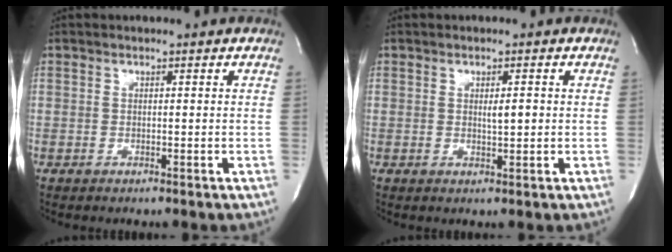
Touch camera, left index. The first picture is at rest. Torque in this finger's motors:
{"motor_torque": [0.05, 0.00, 0.02, 0.01]}